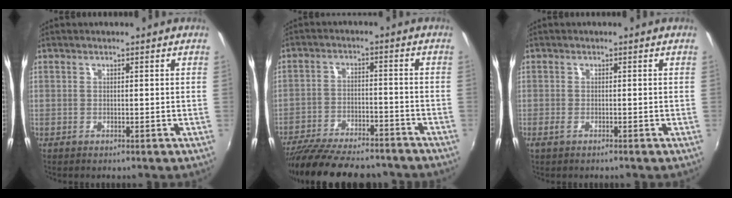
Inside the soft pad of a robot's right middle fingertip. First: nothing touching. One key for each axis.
{"total": 19.4, "fx": -16.6, "fy": 5.5, "fz": 8.5, "tx": -0.175, "ty": -0.025, "tz": -0.244}
{"total": 1.2, "fx": -0.9, "fy": 0.3, "fz": 0.8, "tx": -0.019, "ty": -0.004, "tz": -0.018}